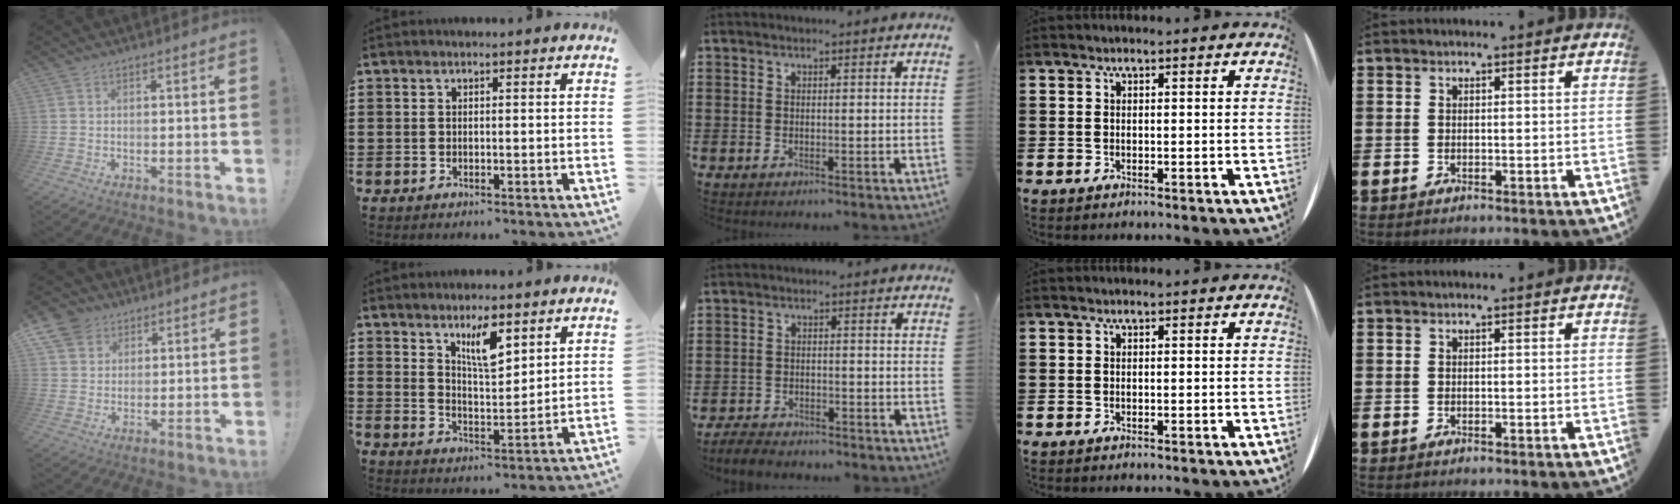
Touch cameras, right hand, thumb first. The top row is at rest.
{"thumb": {"total": 7.8, "force": [4.5, 6.2, 1.7], "torque": [-0.026, -0.028, 0.089]}, "index": {"total": 6.4, "force": [4.0, 2.0, 4.6], "torque": [-0.076, -0.008, 0.064]}, "middle": {"total": 3.3, "force": [-3.3, 0.6, 0.3], "torque": [-0.009, 0.002, -0.068]}}